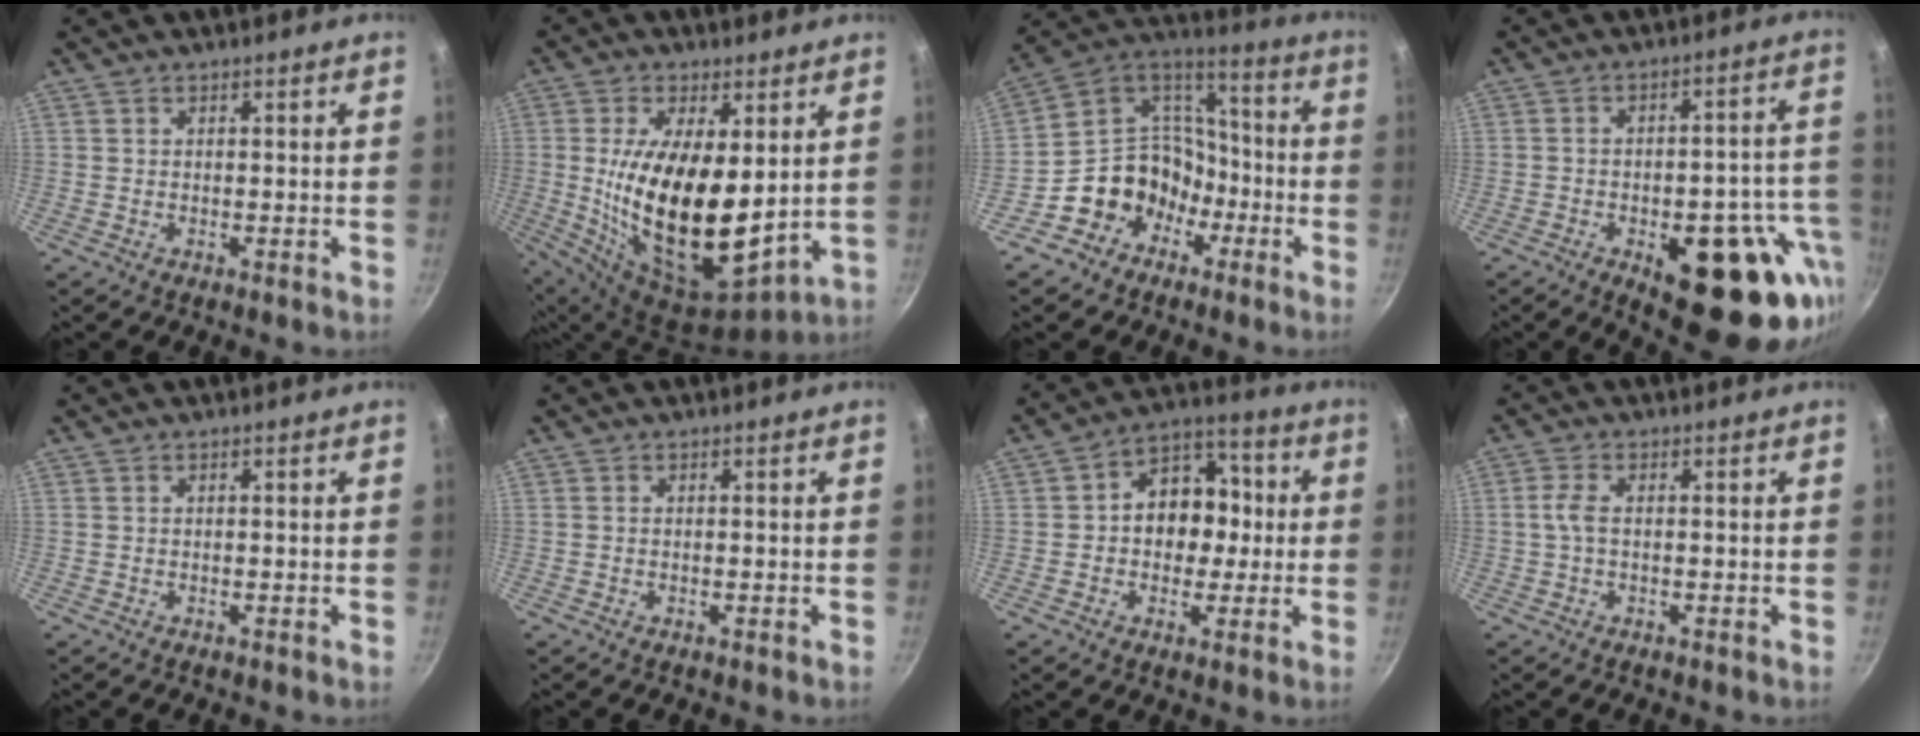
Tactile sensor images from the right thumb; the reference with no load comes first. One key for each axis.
{"total": 20.7, "fx": 2.1, "fy": 9.8, "fz": 18.1, "tx": -0.327, "ty": -0.040, "tz": 0.049}
{"total": 14.9, "fx": -6.7, "fy": 12.2, "fz": 5.4, "tx": -0.032, "ty": 0.087, "tz": -0.123}
{"total": 23.4, "fx": -8.5, "fy": 10.6, "fz": 19.1, "tx": -0.176, "ty": 0.021, "tz": -0.099}
{"total": 0.0}
{"total": 0.0}
{"total": 12.2, "fx": 0.1, "fy": 9.6, "fz": 7.6, "tx": -0.052, "ty": 0.031, "tz": -0.014}
{"total": 3.0, "fx": -0.1, "fy": 1.4, "fz": 2.6, "tx": -0.066, "ty": 0.008, "tz": -0.006}